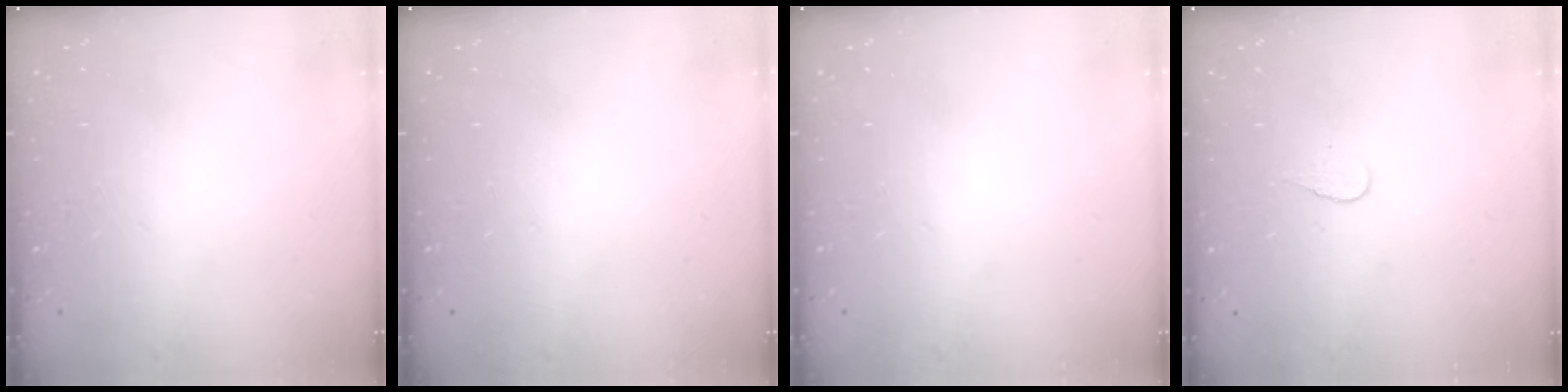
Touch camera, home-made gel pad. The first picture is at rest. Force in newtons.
{"total": 0.0}
{"total": 0.0}
{"total": 3.9, "press": 3.9, "slide": 0.3}